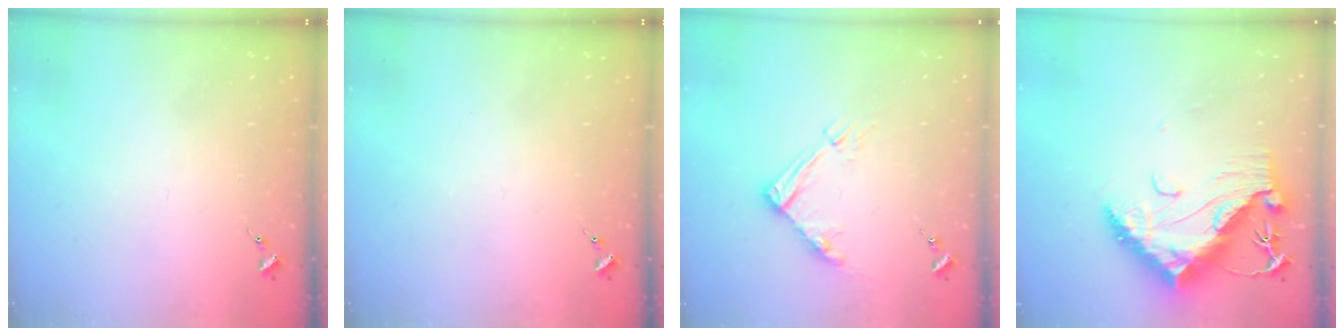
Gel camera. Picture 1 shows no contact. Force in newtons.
{"total": 0.0}
{"total": 9.8, "press": 9.8, "slide": 1.0}
{"total": 16.5, "press": 16.4, "slide": 1.3}